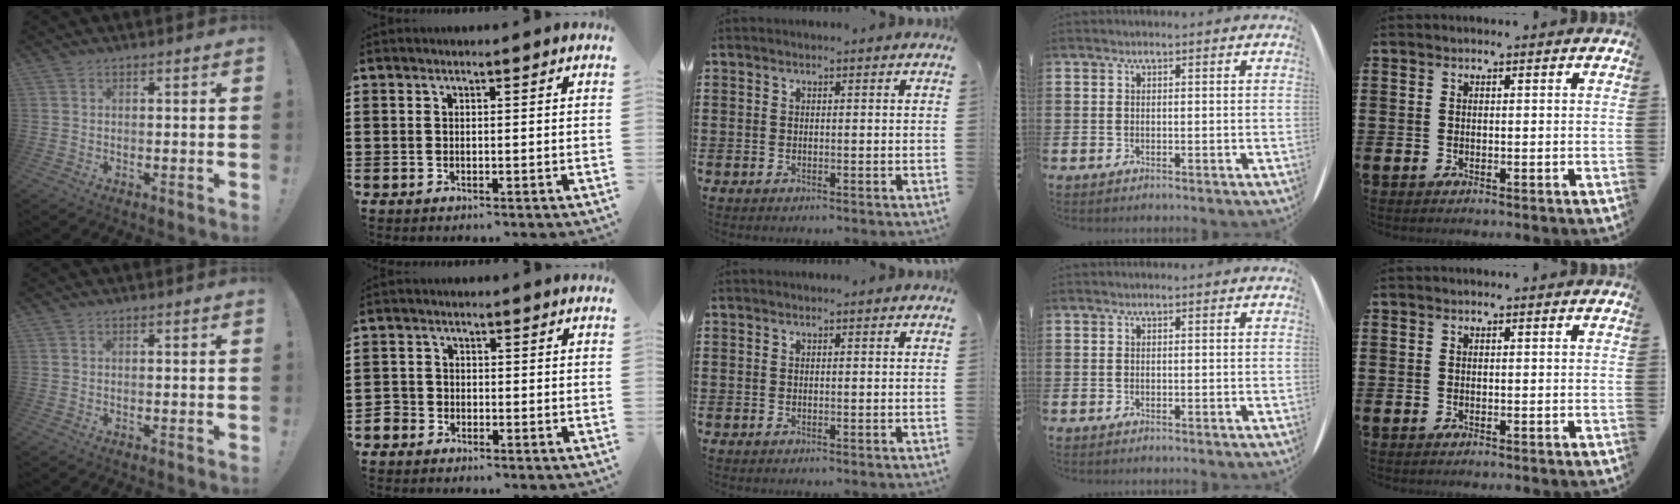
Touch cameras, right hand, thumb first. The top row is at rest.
{"index": {"total": 2.3, "force": [-1.8, 1.5, 0.0], "torque": [-0.014, -0.001, -0.043]}}